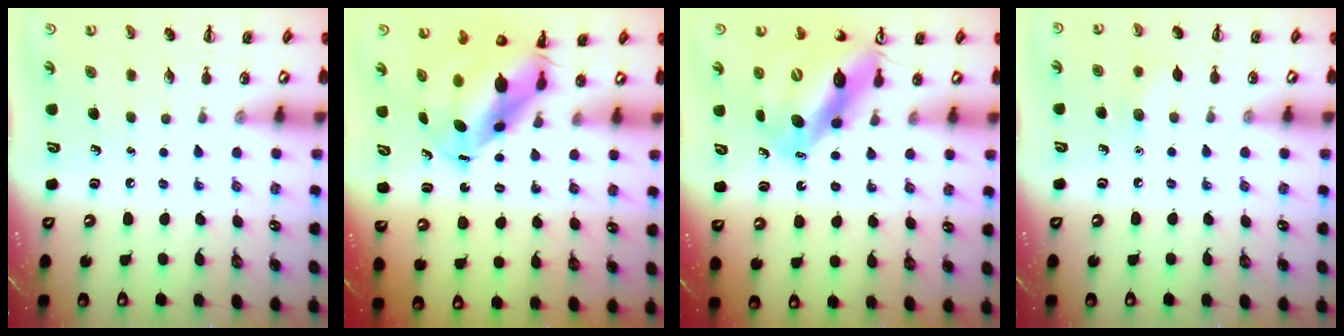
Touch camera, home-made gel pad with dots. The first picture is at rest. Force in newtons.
{"total": 7.3, "press": 7.1, "slide": 1.7}
{"total": 10.8, "press": 10.5, "slide": 2.7}
{"total": 5.6, "press": 5.5, "slide": 1.4}